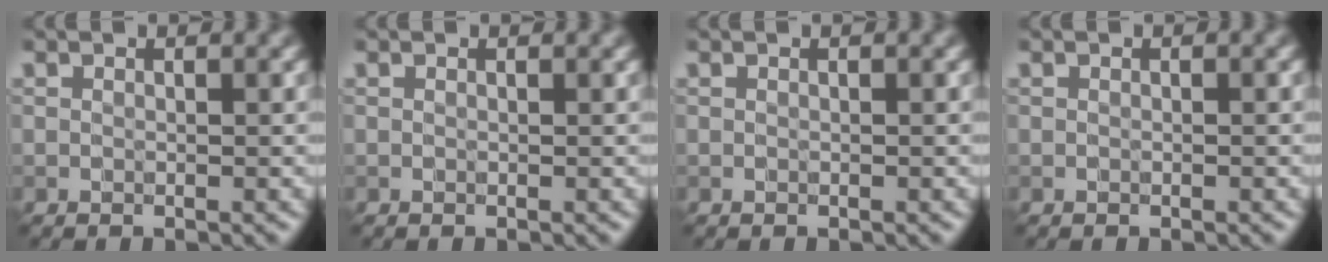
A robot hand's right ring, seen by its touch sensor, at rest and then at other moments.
{"total": 0.0}
{"total": 0.0}
{"total": 0.0}